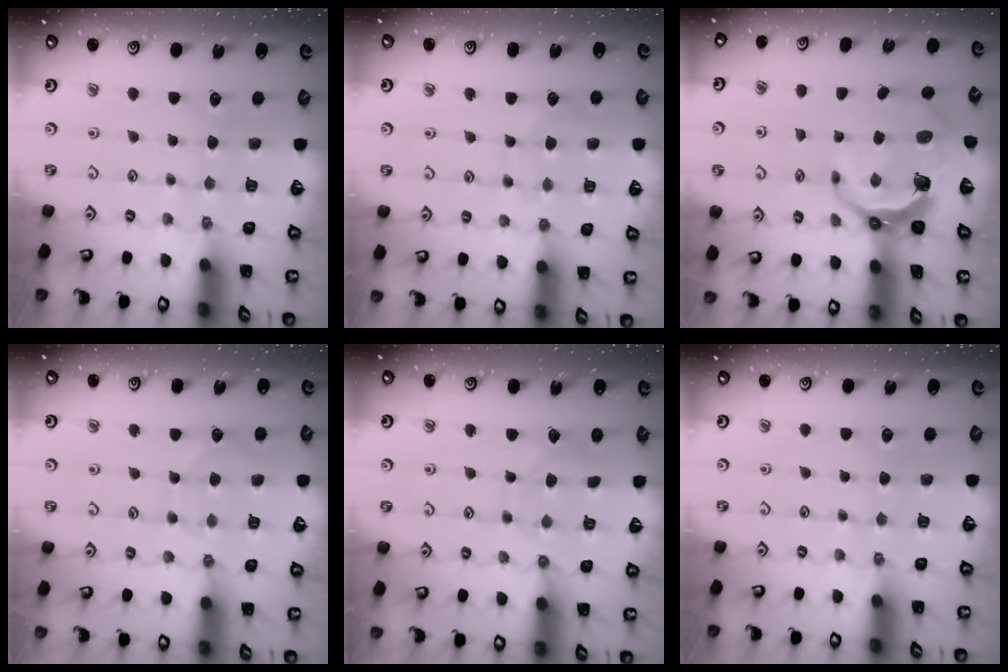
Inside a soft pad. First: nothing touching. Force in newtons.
{"total": 5.8, "press": 5.8, "slide": 0.5}
{"total": 8.1, "press": 6.8, "slide": 4.5}
{"total": 4.8, "press": 4.8, "slide": 0.6}
{"total": 6.0, "press": 5.9, "slide": 0.6}
{"total": 0.0}